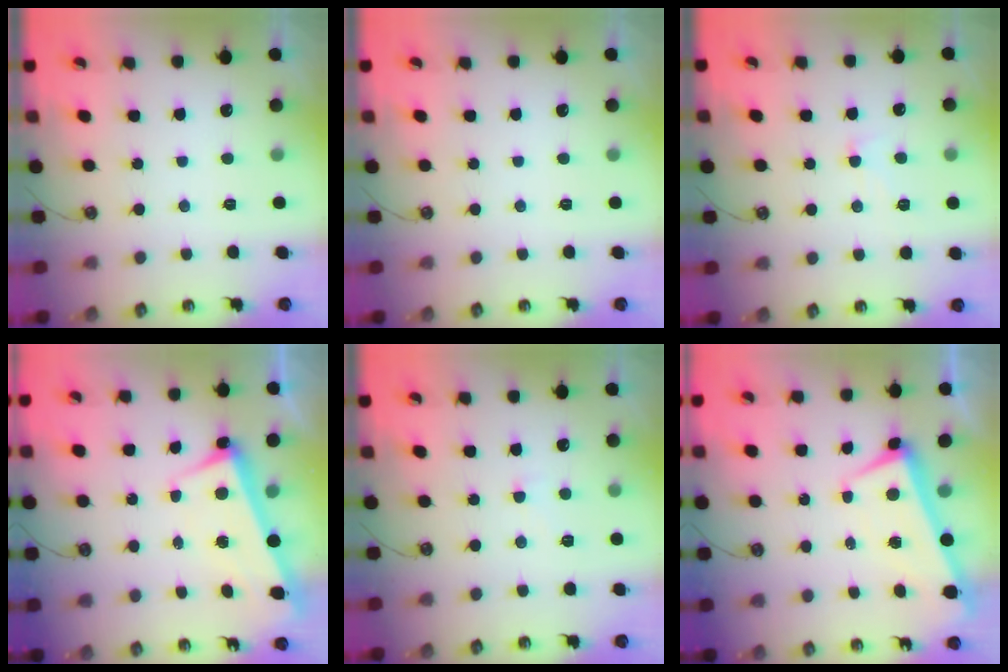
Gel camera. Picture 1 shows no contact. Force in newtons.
{"total": 0.0}
{"total": 1.8, "press": 1.7, "slide": 0.3}
{"total": 2.2, "press": 2.0, "slide": 1.0}
{"total": 3.9, "press": 3.8, "slide": 0.5}
{"total": 2.0, "press": 1.9, "slide": 0.6}